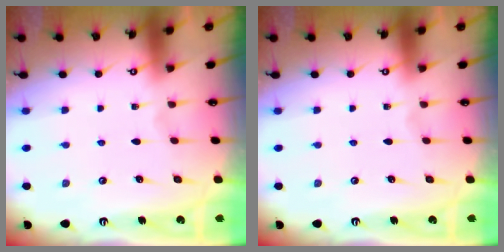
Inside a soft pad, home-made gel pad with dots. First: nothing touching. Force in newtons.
{"total": 0.0}